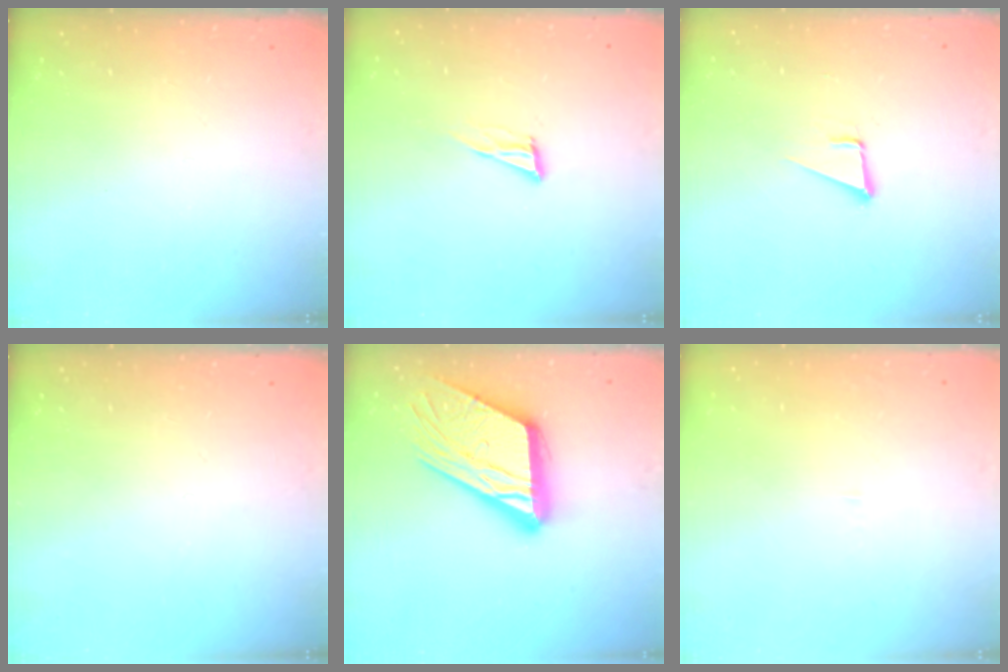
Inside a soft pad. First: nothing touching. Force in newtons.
{"total": 8.4, "press": 8.0, "slide": 2.2}
{"total": 3.6, "press": 2.8, "slide": 2.3}
{"total": 0.0}
{"total": 20.3, "press": 20.2, "slide": 2.2}
{"total": 3.0, "press": 3.0, "slide": 0.2}